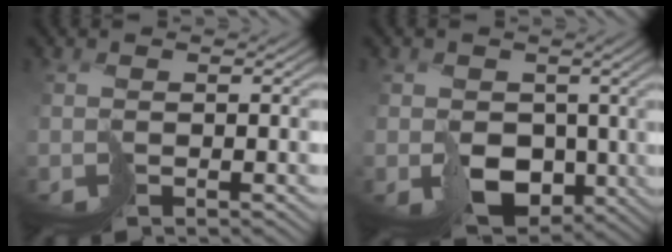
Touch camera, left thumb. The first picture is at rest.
{"total": 6.3, "force": [-0.5, 5.3, 3.4], "torque": [-0.063, -0.018, -0.006]}